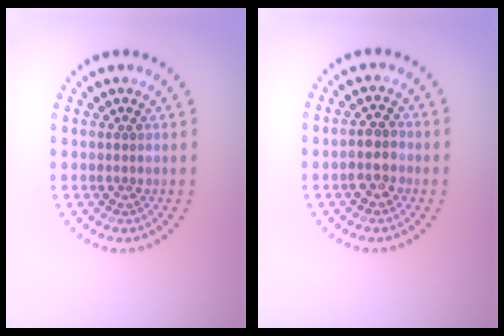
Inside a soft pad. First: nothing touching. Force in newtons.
{"total": 2.2, "press": 2.1, "slide": 0.7}